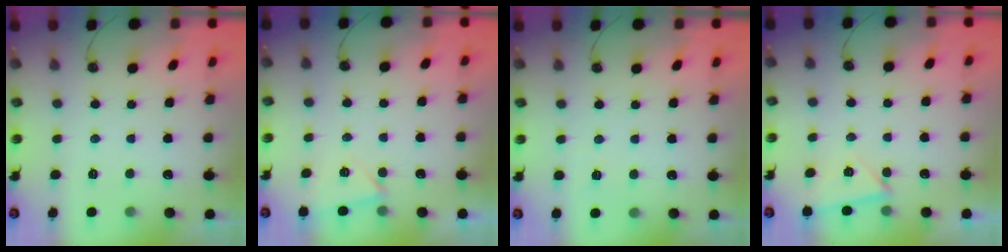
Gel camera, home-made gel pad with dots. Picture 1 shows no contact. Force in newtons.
{"total": 4.4, "press": 3.5, "slide": 2.7}
{"total": 2.8, "press": 2.7, "slide": 0.9}
{"total": 3.9, "press": 3.8, "slide": 0.7}